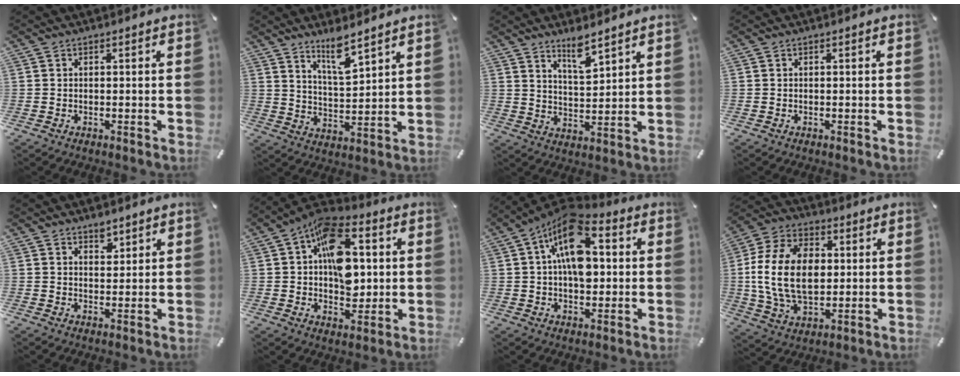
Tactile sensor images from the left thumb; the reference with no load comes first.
{"total": 7.4, "force": [6.3, 0.9, 3.7], "torque": [-0.070, -0.042, 0.110]}
{"total": 6.2, "force": [5.4, 1.1, 2.8], "torque": [-0.047, -0.038, 0.095]}
{"total": 0.0}
{"total": 3.0, "force": [2.2, 1.7, 0.9], "torque": [0.009, -0.018, 0.035]}
{"total": 17.2, "force": [2.7, 11.1, 12.8], "torque": [-0.193, -0.004, 0.050]}
{"total": 15.3, "force": [3.3, 9.1, 11.9], "torque": [-0.210, -0.017, 0.055]}
{"total": 18.1, "force": [0.9, 12.6, 13.0], "torque": [-0.288, 0.010, 0.015]}